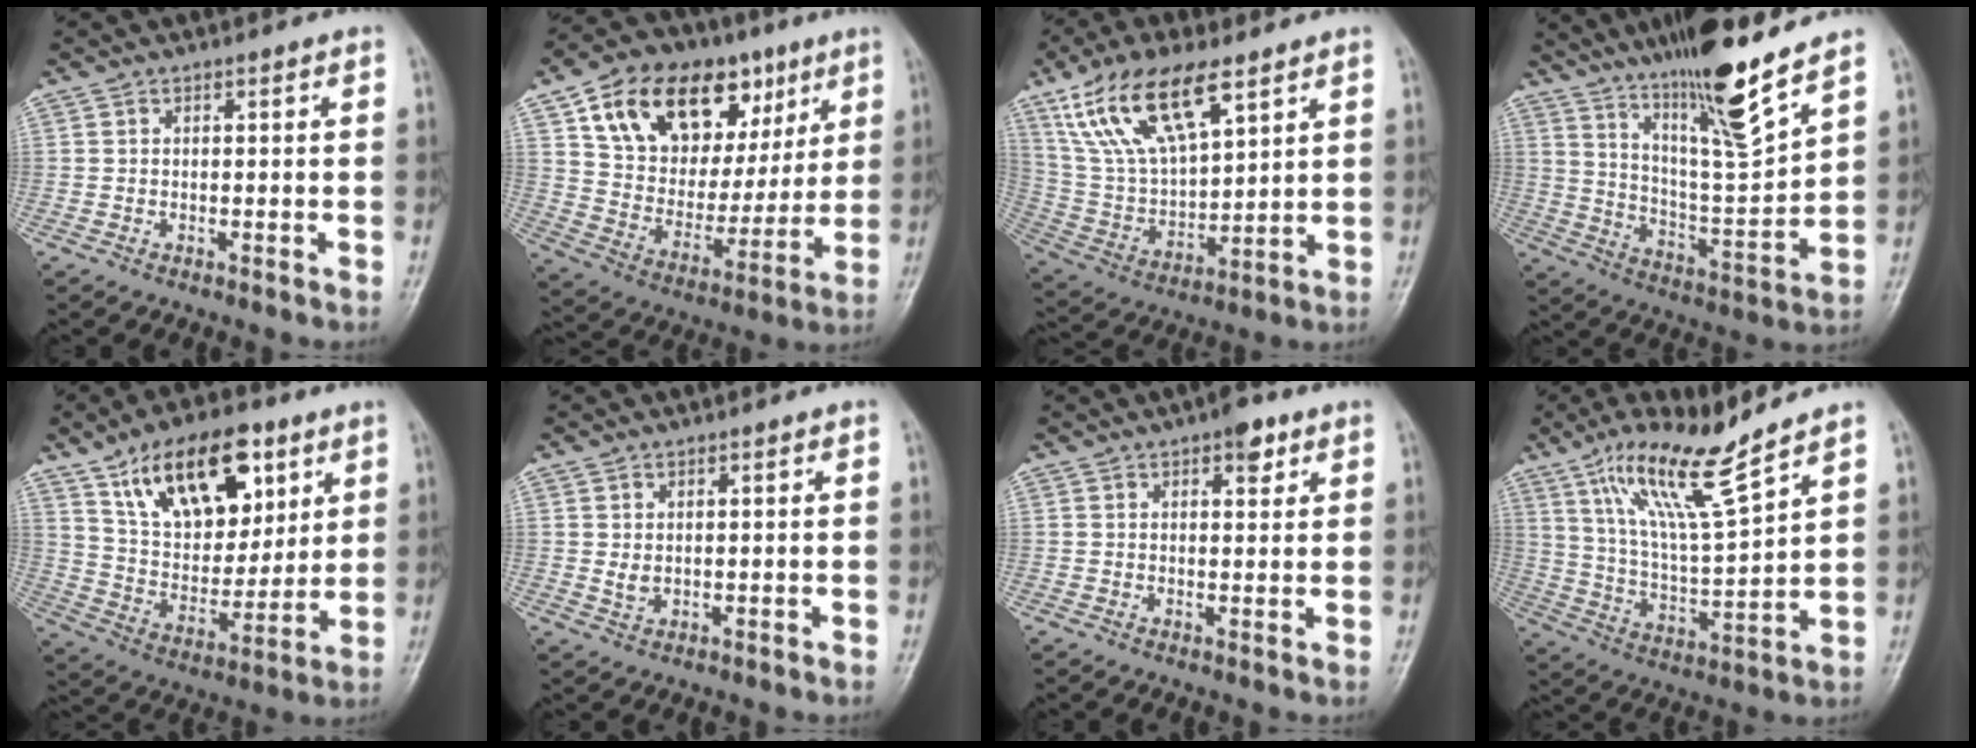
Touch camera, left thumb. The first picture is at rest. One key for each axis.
{"total": 24.8, "fx": 11.5, "fy": 15.6, "fz": 15.6, "tx": -0.214, "ty": -0.007, "tz": 0.195}
{"total": 18.0, "fx": 10.3, "fy": 7.4, "fz": 12.8, "tx": -0.226, "ty": -0.030, "tz": 0.207}
{"total": 16.9, "fx": 12.3, "fy": 1.2, "fz": 11.6, "tx": -0.181, "ty": -0.075, "tz": 0.218}
{"total": 20.7, "fx": 10.5, "fy": 11.2, "fz": 13.8, "tx": -0.171, "ty": -0.040, "tz": 0.187}
{"total": 1.8, "fx": 0.5, "fy": 1.2, "fz": 1.3, "tx": -0.019, "ty": -0.007, "tz": 0.015}
{"total": 4.2, "fx": 2.4, "fy": 1.9, "fz": 2.9, "tx": -0.024, "ty": -0.008, "tz": 0.029}
{"total": 14.7, "fx": 10.1, "fy": 1.8, "fz": 10.5, "tx": -0.189, "ty": -0.058, "tz": 0.197}